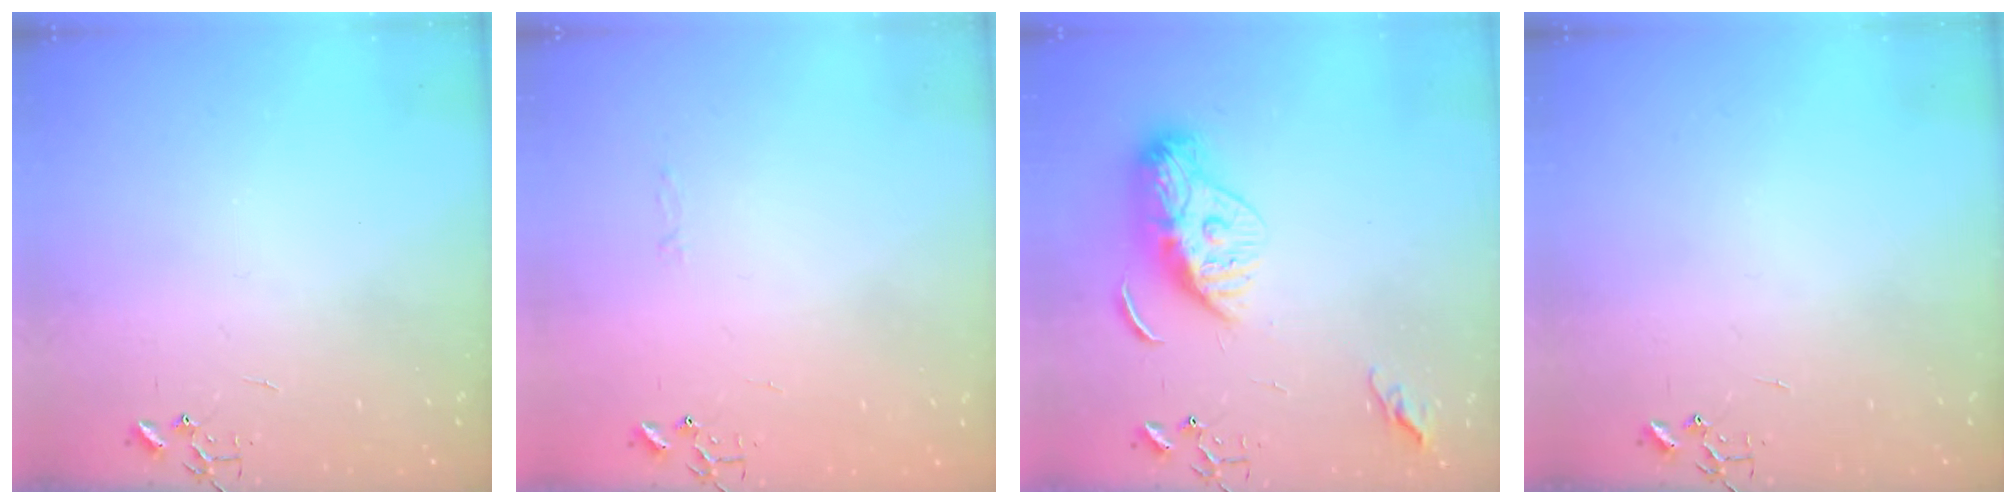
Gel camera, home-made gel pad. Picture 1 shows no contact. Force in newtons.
{"total": 2.8, "press": 2.8, "slide": 0.4}
{"total": 11.6, "press": 11.6, "slide": 0.9}
{"total": 0.0}